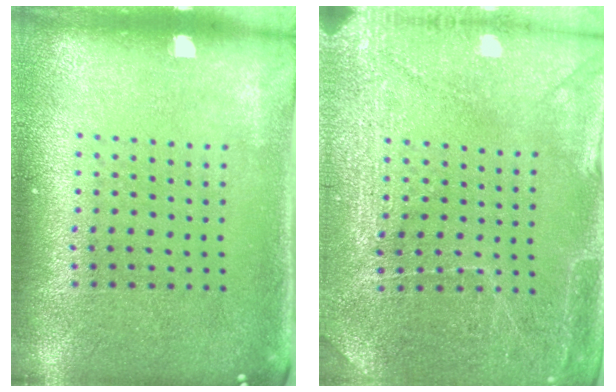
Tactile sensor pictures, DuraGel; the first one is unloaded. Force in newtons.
{"total": 2.9, "press": 2.9, "slide": 0.2}